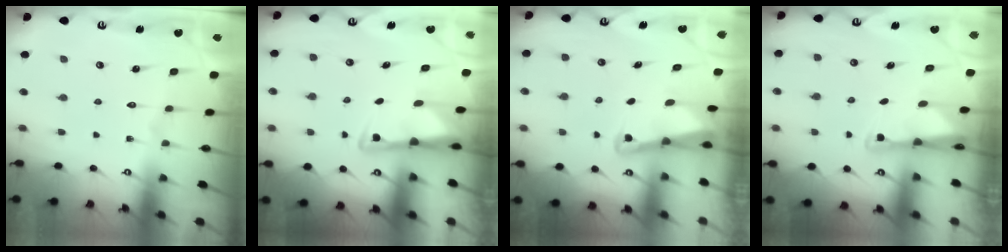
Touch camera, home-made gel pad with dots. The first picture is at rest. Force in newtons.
{"total": 2.9, "press": 2.8, "slide": 0.5}
{"total": 2.6, "press": 2.5, "slide": 0.6}
{"total": 2.0, "press": 2.0, "slide": 0.3}